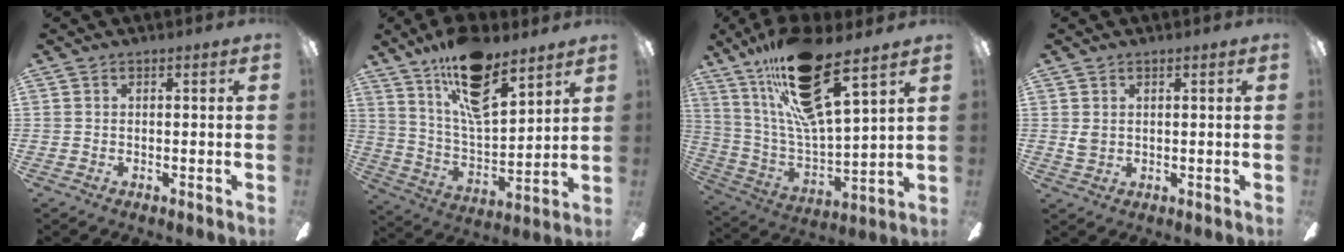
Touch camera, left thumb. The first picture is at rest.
{"total": 18.2, "force": [12.9, 6.7, 11.0], "torque": [-0.196, -0.066, 0.222]}
{"total": 21.7, "force": [14.4, 5.4, 15.3], "torque": [-0.302, -0.071, 0.238]}
{"total": 2.1, "force": [0.8, 1.5, 1.3], "torque": [-0.028, 0.004, 0.015]}